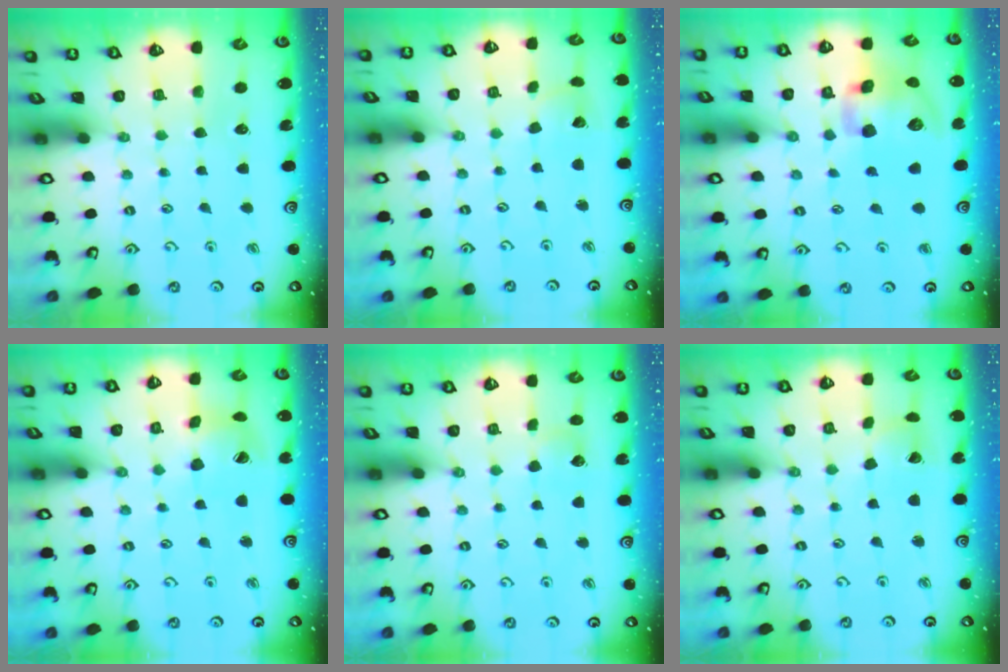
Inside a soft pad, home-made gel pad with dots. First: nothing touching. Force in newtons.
{"total": 2.8, "press": 2.8, "slide": 0.4}
{"total": 13.9, "press": 13.8, "slide": 2.0}
{"total": 8.8, "press": 8.7, "slide": 1.2}
{"total": 5.9, "press": 5.9, "slide": 0.4}
{"total": 4.8, "press": 4.8, "slide": 0.5}